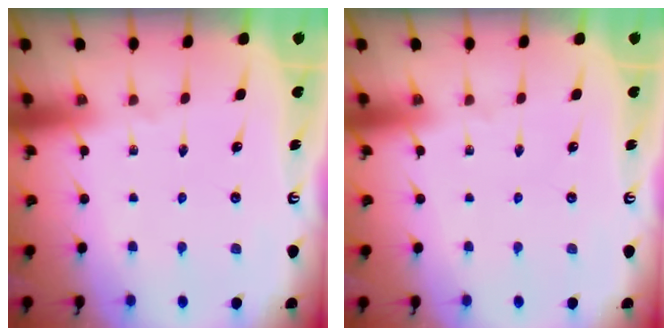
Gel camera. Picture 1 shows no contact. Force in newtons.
{"total": 0.0}